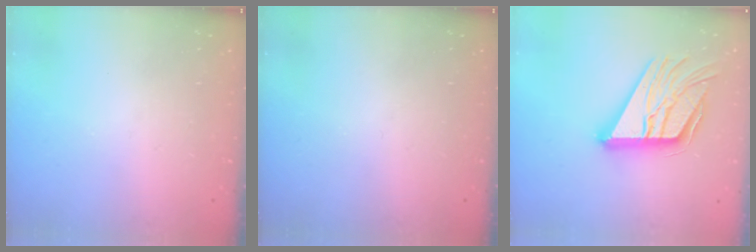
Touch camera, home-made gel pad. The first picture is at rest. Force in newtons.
{"total": 0.0}
{"total": 21.6, "press": 21.5, "slide": 2.3}